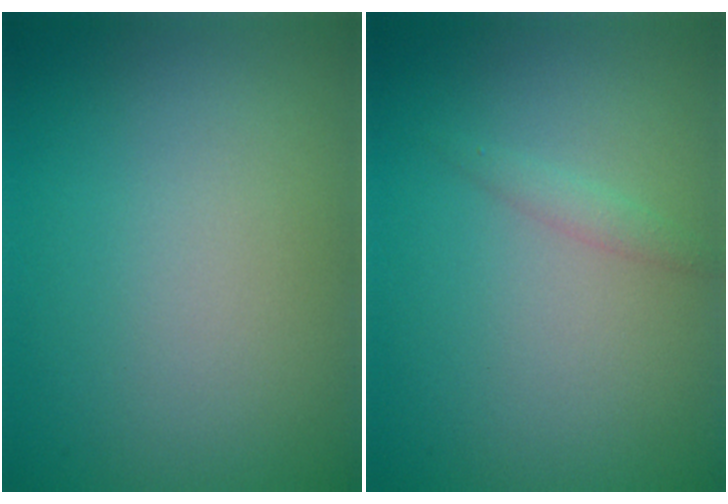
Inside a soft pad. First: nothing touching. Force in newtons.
{"total": 1.0, "press": 1.0, "slide": 0.0}